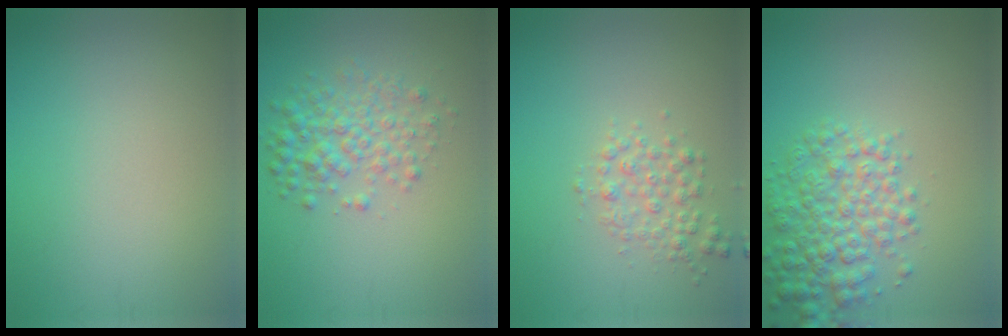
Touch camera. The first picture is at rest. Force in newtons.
{"total": 3.7, "press": 3.7, "slide": 0.0}
{"total": 2.2, "press": 2.2, "slide": 0.0}
{"total": 5.0, "press": 5.0, "slide": 0.1}